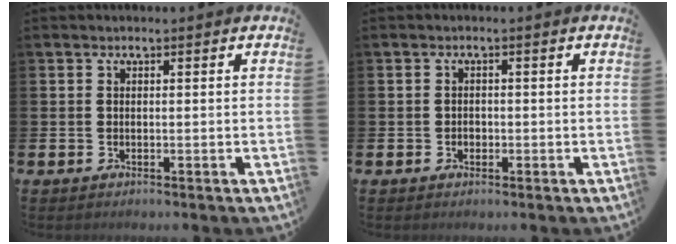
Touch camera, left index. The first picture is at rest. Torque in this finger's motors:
{"motor_torque": [0.07, -0.01, -0.02, 0.02]}